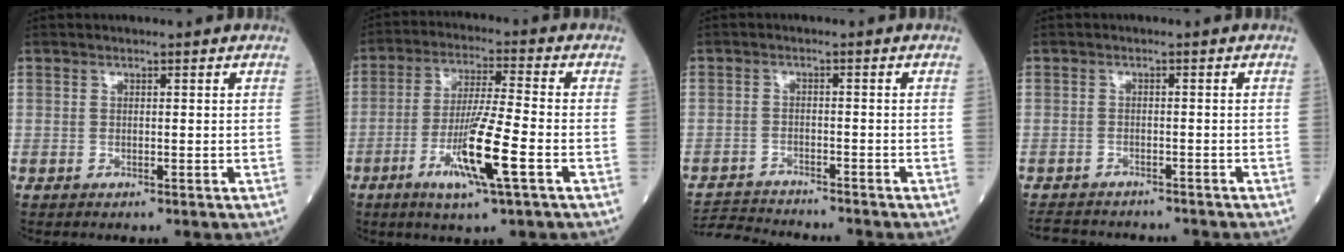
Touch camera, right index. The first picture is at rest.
{"total": 10.9, "force": [-4.2, -0.1, 10.0], "torque": [-0.193, -0.015, -0.081]}
{"total": 6.2, "force": [-6.2, 0.0, 0.1], "torque": [-0.003, -0.012, -0.110]}
{"total": 8.0, "force": [-7.4, 2.4, 1.8], "torque": [-0.029, -0.001, -0.103]}